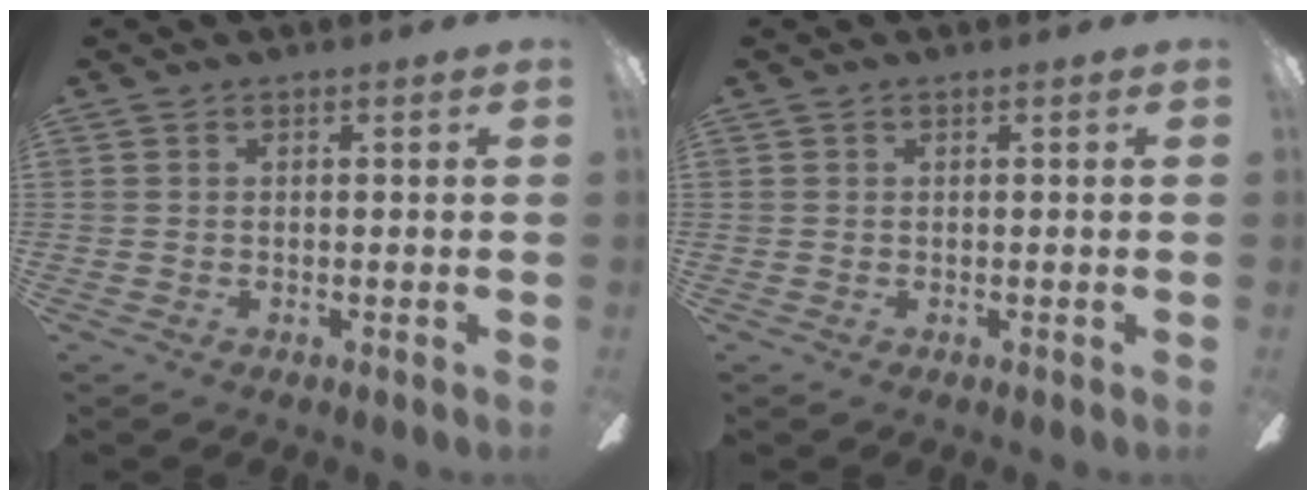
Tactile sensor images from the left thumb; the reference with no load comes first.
{"total": 0.0}